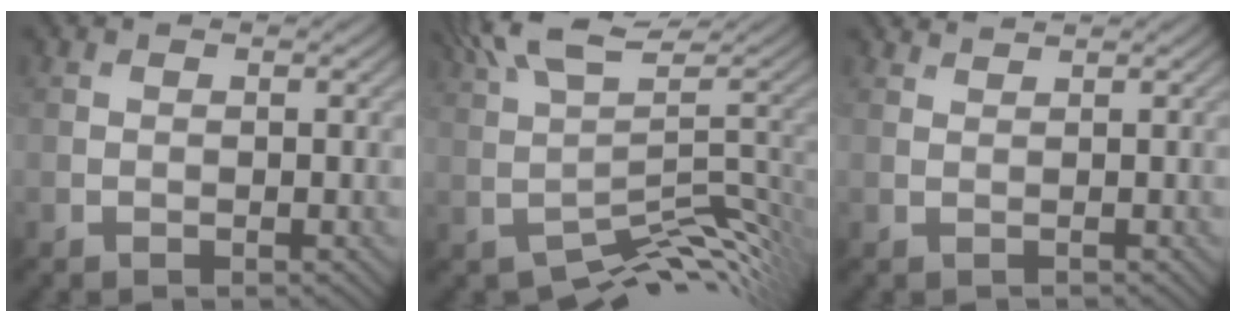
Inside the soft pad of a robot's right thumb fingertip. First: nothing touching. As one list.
[{"total": 6.6, "force": [1.3, 2.2, 6.0], "torque": [-0.106, 0.005, 0.034]}, {"total": 1.1, "force": [0.8, -0.5, -0.5], "torque": [0.006, 0.002, 0.017]}]